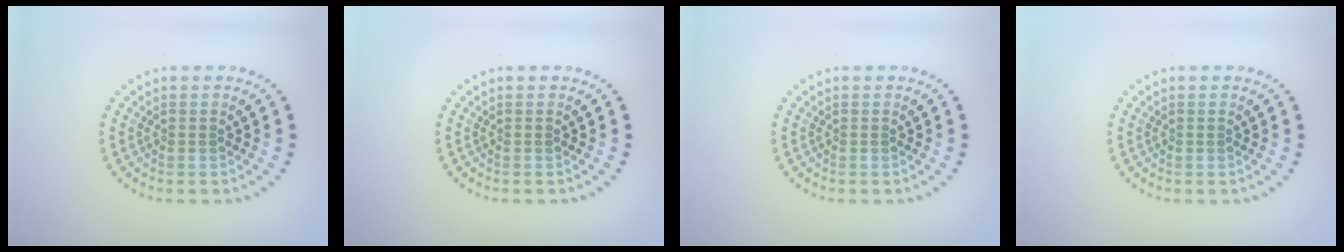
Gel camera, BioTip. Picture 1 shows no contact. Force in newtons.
{"total": 0.0}
{"total": 0.0}
{"total": 0.0}